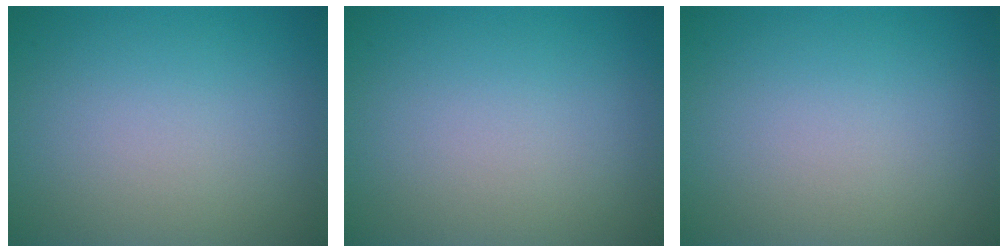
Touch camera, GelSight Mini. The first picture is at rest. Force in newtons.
{"total": 0.0}
{"total": 0.0}